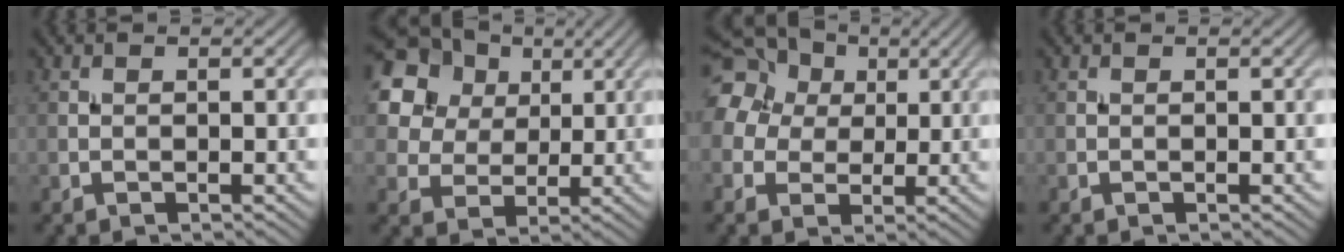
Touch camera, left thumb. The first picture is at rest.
{"total": 17.1, "force": [8.2, 13.0, 7.4], "torque": [-0.227, 0.036, 0.175]}
{"total": 15.1, "force": [5.3, 12.3, 7.1], "torque": [-0.209, 0.033, 0.083]}
{"total": 0.0}